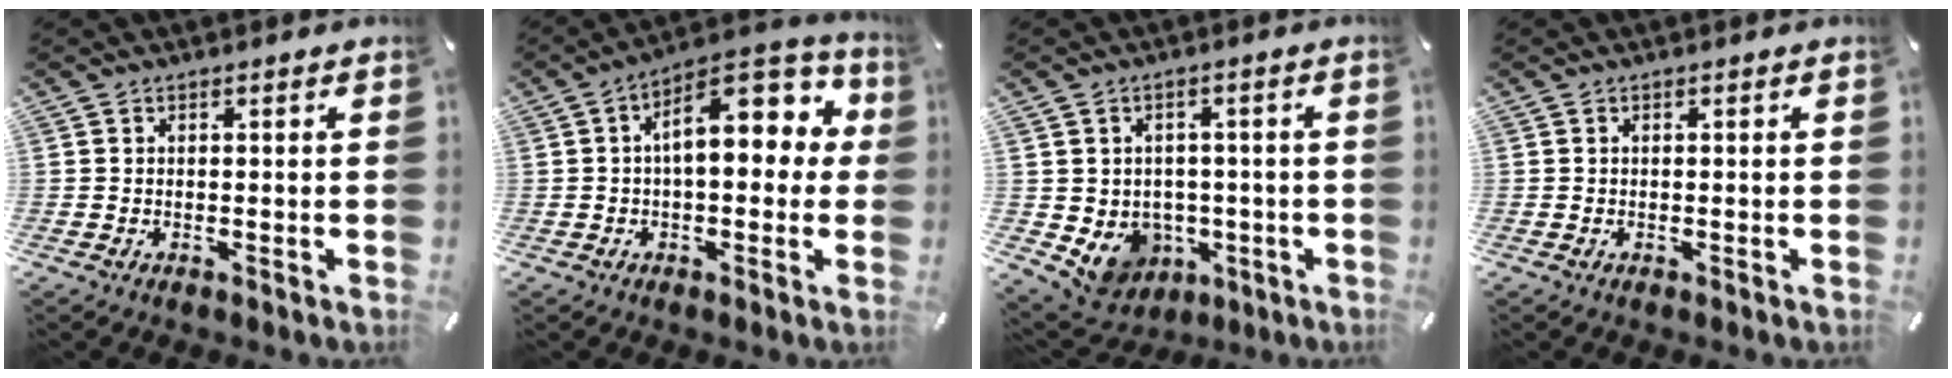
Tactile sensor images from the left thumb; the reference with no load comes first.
{"total": 15.3, "force": [3.7, 7.6, 12.7], "torque": [-0.171, -0.023, 0.061]}
{"total": 6.8, "force": [-0.9, 6.5, 1.7], "torque": [-0.048, -0.010, -0.013]}
{"total": 0.0}